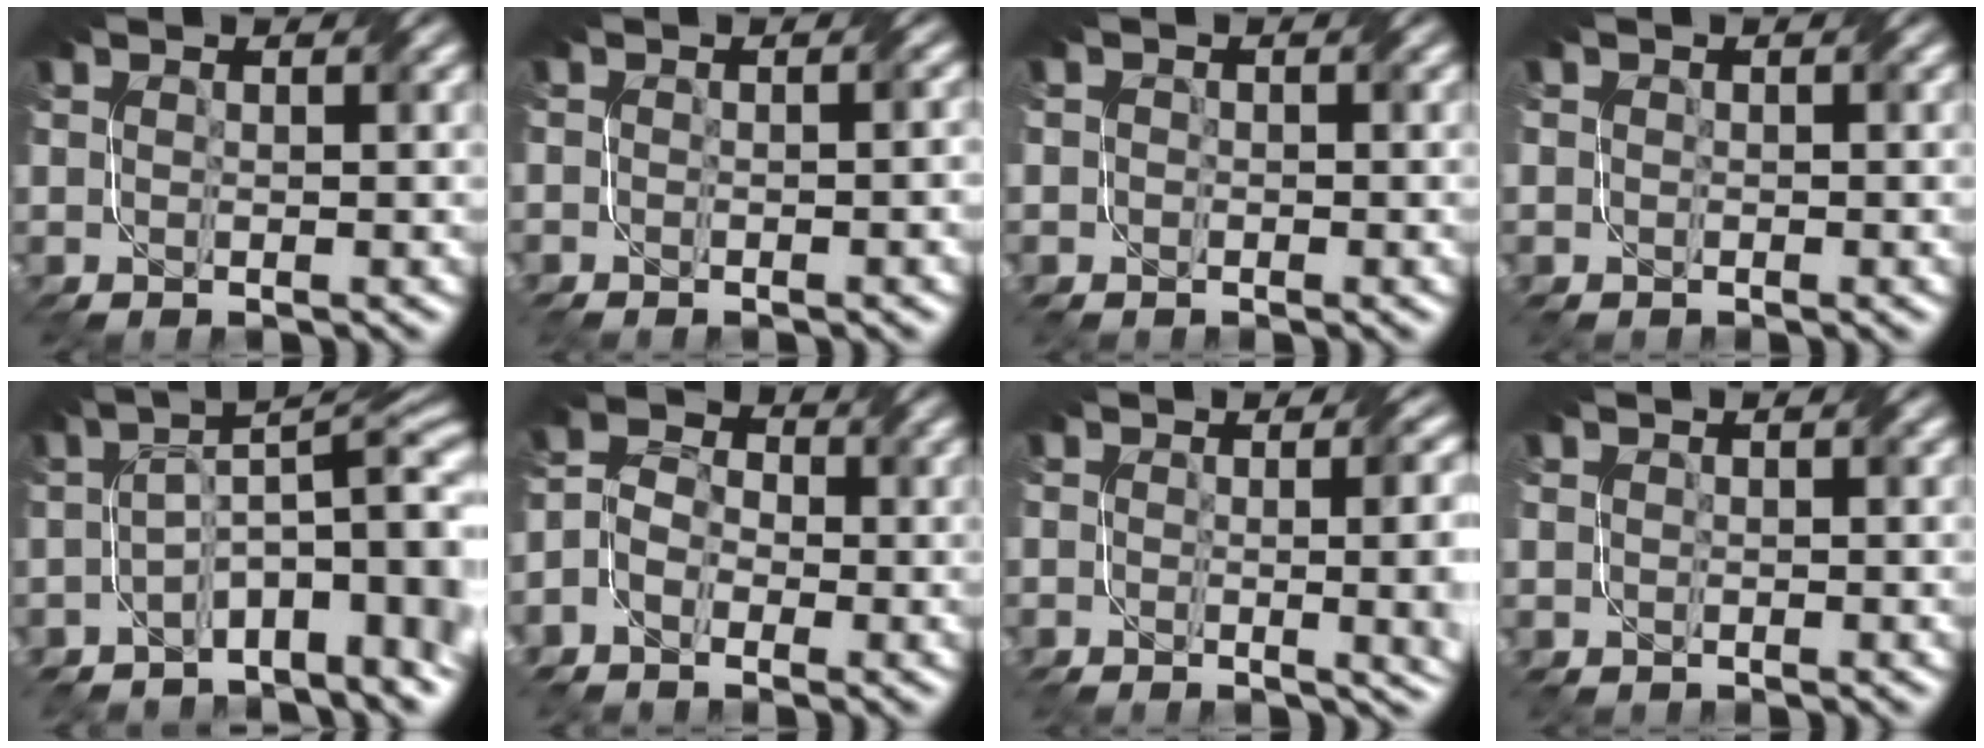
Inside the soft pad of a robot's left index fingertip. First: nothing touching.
{"total": 1.7, "force": [-1.7, 0.2, 0.2], "torque": [0.020, 0.005, -0.019]}
{"total": 1.6, "force": [-1.1, 0.6, -1.0], "torque": [0.025, -0.007, -0.006]}
{"total": 1.6, "force": [-0.9, 0.7, -1.1], "torque": [0.024, -0.008, 0.000]}
{"total": 7.3, "force": [-3.4, 2.0, 6.1], "torque": [-0.089, 0.002, -0.043]}
{"total": 3.9, "force": [-2.9, 2.5, 0.8], "torque": [-0.018, 0.002, -0.039]}
{"total": 7.2, "force": [-1.4, 3.3, 6.3], "torque": [-0.016, 0.005, -0.005]}
{"total": 1.5, "force": [-0.9, 0.3, -1.1], "torque": [0.021, -0.008, 0.005]}